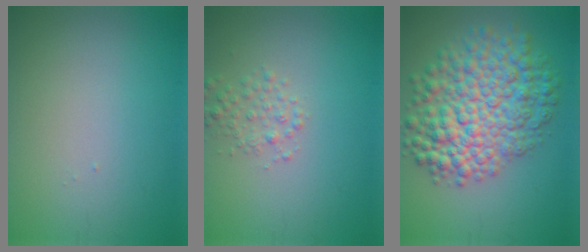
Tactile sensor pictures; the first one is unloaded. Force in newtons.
{"total": 1.8, "press": 1.8, "slide": 0.1}
{"total": 9.7, "press": 9.7, "slide": 0.3}